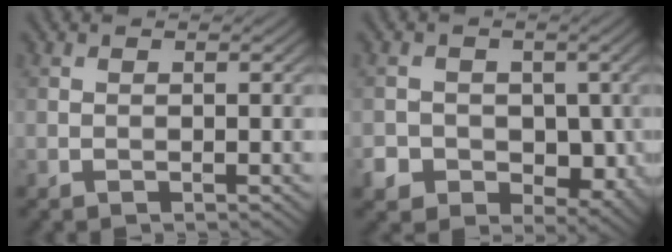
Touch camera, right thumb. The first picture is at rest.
{"total": 6.5, "force": [-1.5, 5.6, 2.9], "torque": [-0.048, -0.011, -0.034]}